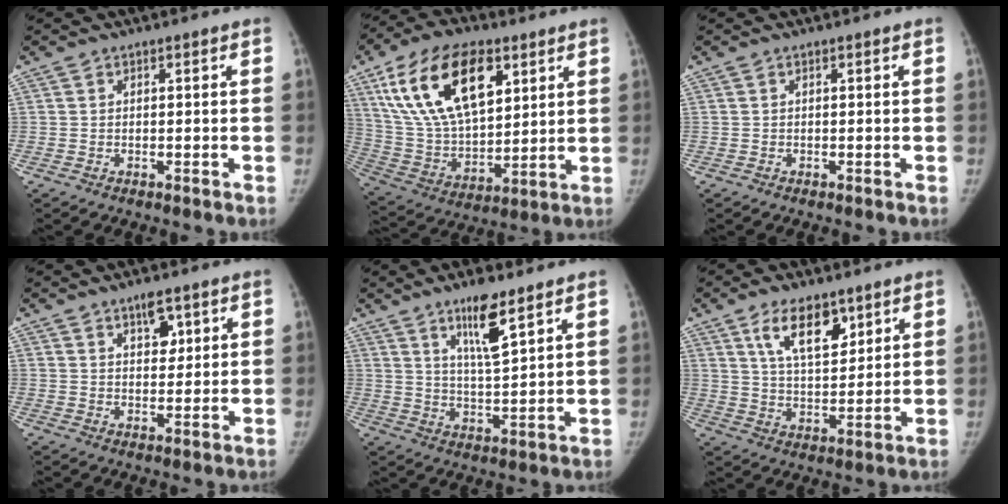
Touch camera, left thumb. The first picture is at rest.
{"total": 23.2, "force": [10.4, 12.3, 16.7], "torque": [-0.284, -0.028, 0.195]}
{"total": 0.0}
{"total": 4.5, "force": [2.6, 2.2, 2.9], "torque": [-0.027, -0.016, 0.041]}
{"total": 9.0, "force": [5.7, 1.7, 6.8], "torque": [-0.116, -0.040, 0.105]}
{"total": 10.4, "force": [6.0, 4.8, 7.0], "torque": [-0.096, -0.038, 0.111]}